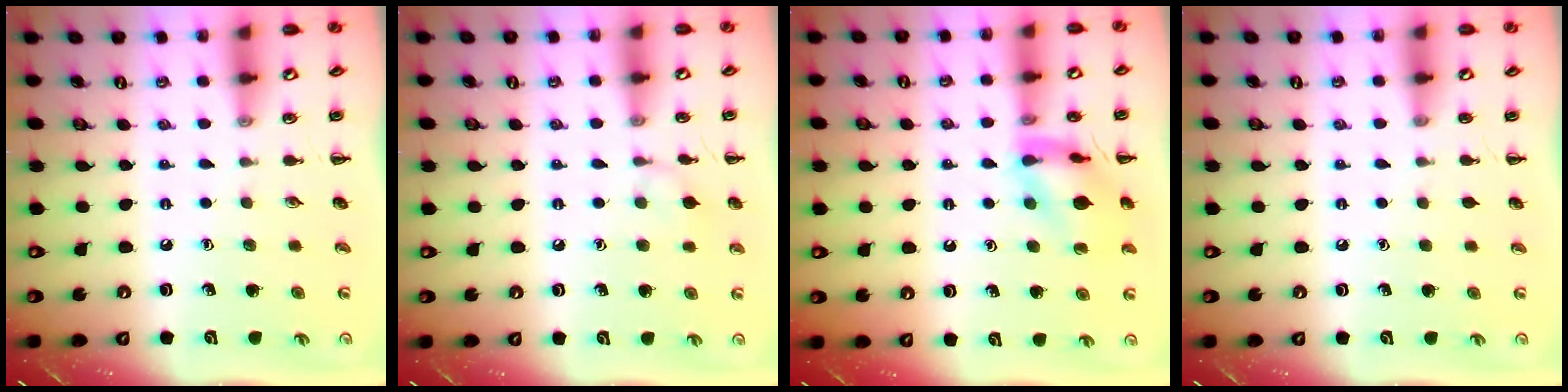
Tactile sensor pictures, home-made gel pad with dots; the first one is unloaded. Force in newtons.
{"total": 5.9, "press": 5.6, "slide": 1.9}
{"total": 13.8, "press": 13.8, "slide": 1.5}
{"total": 0.0}